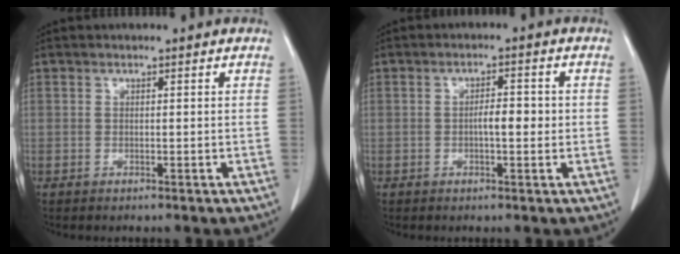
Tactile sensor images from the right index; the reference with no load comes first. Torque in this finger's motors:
{"motor_torque": [0.23, 0.38, 0.00, 0.03]}